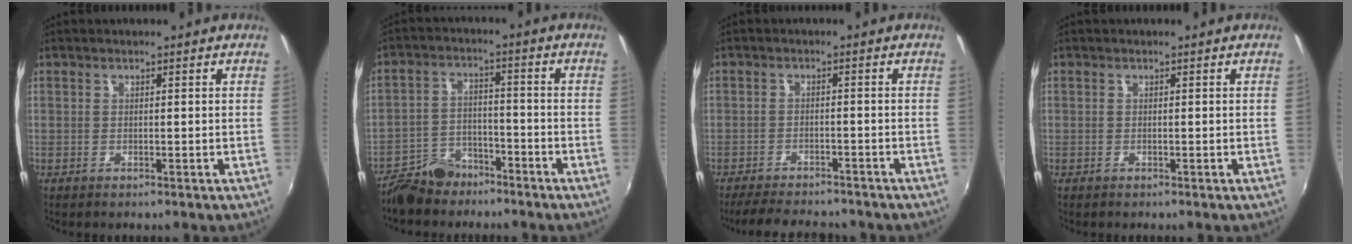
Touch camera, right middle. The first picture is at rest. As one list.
[{"total": 8.8, "force": [-7.3, 4.1, 2.6], "torque": [-0.075, 0.007, -0.126]}, {"total": 10.0, "force": [-8.9, 2.6, 3.9], "torque": [-0.095, -0.011, -0.130]}, {"total": 0.0}]